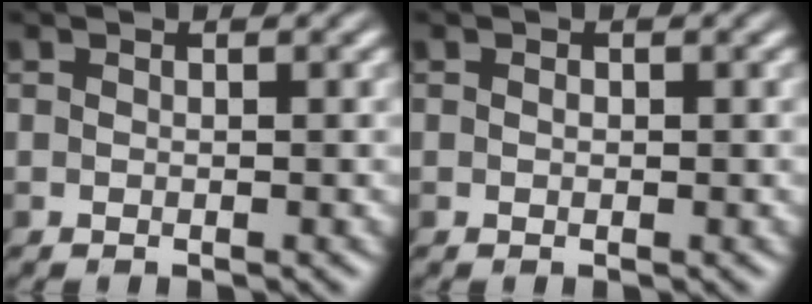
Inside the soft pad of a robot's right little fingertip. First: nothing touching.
{"total": 0.7, "force": [0.3, 0.5, 0.4], "torque": [-0.002, 0.006, -0.007]}